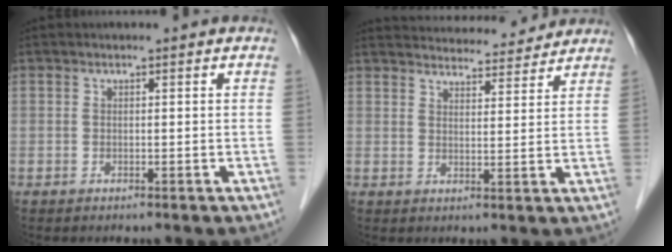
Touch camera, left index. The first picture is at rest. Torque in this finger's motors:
{"motor_torque": [-0.16, -0.63, 0.03, -0.01]}